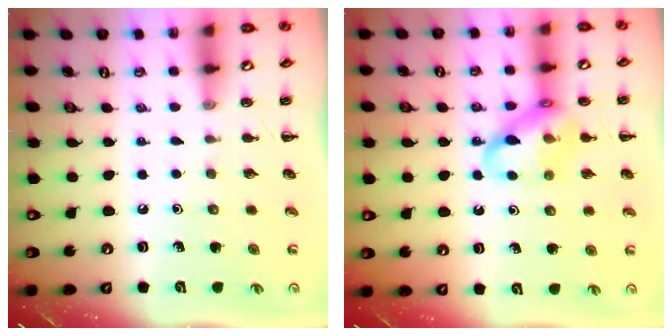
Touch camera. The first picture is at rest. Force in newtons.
{"total": 15.1, "press": 14.9, "slide": 2.4}